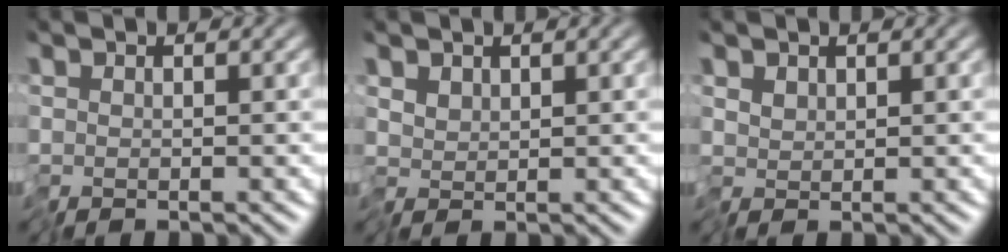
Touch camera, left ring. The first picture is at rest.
{"total": 1.0, "force": [0.4, 0.7, 0.7], "torque": [-0.010, -0.001, 0.007]}
{"total": 0.7, "force": [0.4, 0.3, 0.5], "torque": [-0.009, -0.001, 0.006]}